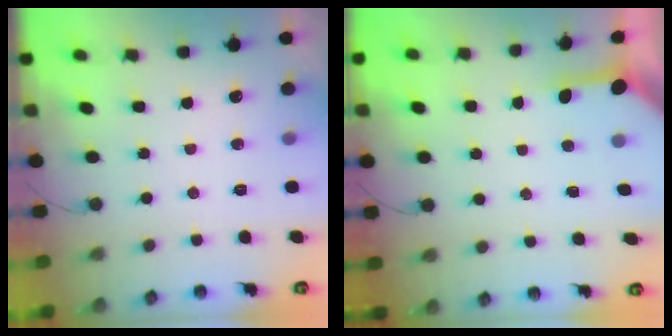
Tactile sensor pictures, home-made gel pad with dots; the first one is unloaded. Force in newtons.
{"total": 3.4, "press": 3.4, "slide": 0.5}